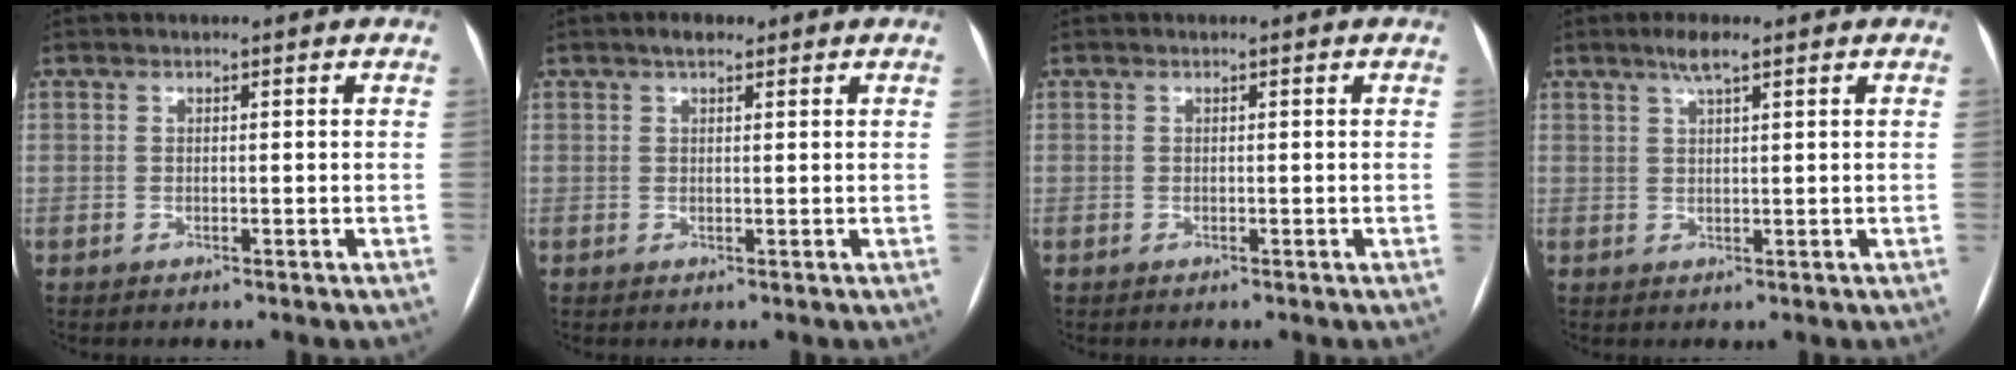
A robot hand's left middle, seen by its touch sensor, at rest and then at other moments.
{"total": 1.9, "force": [1.4, 0.7, 1.1], "torque": [-0.023, 0.009, 0.021]}
{"total": 0.0}
{"total": 2.9, "force": [2.0, 0.2, 2.1], "torque": [-0.047, 0.004, 0.037]}